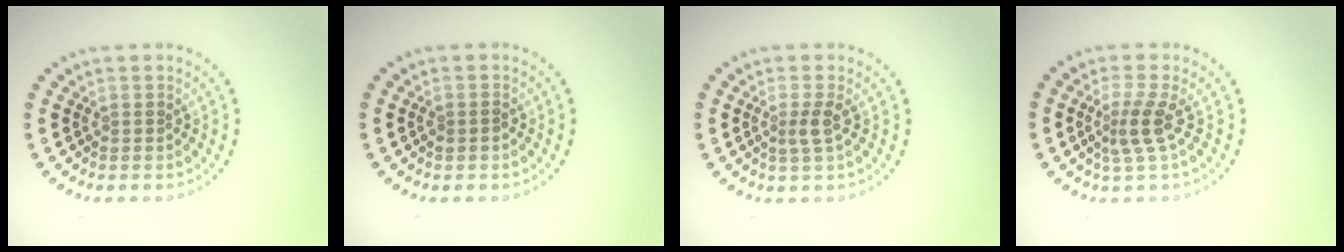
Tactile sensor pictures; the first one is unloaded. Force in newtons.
{"total": 0.8, "press": 0.7, "slide": 0.2}
{"total": 1.7, "press": 1.3, "slide": 1.1}
{"total": 2.5, "press": 1.7, "slide": 1.8}